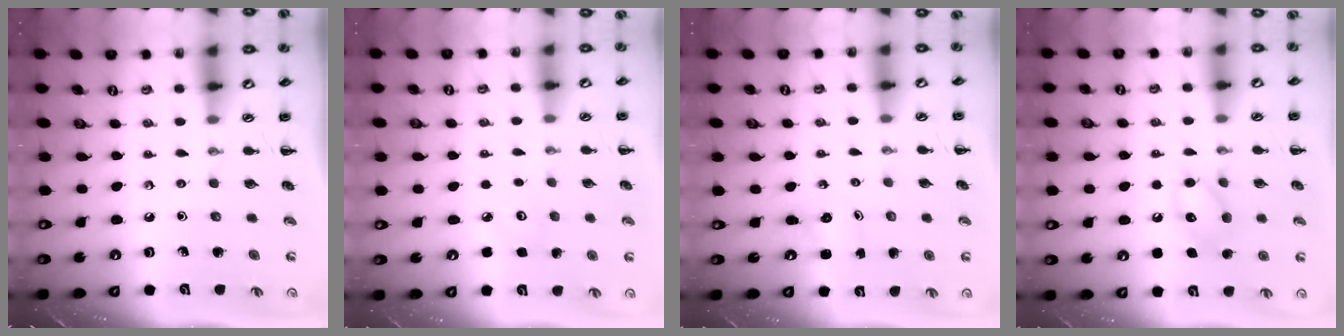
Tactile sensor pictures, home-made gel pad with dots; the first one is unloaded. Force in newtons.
{"total": 2.6, "press": 2.5, "slide": 0.7}
{"total": 2.0, "press": 1.9, "slide": 0.7}
{"total": 10.2, "press": 10.2, "slide": 0.9}